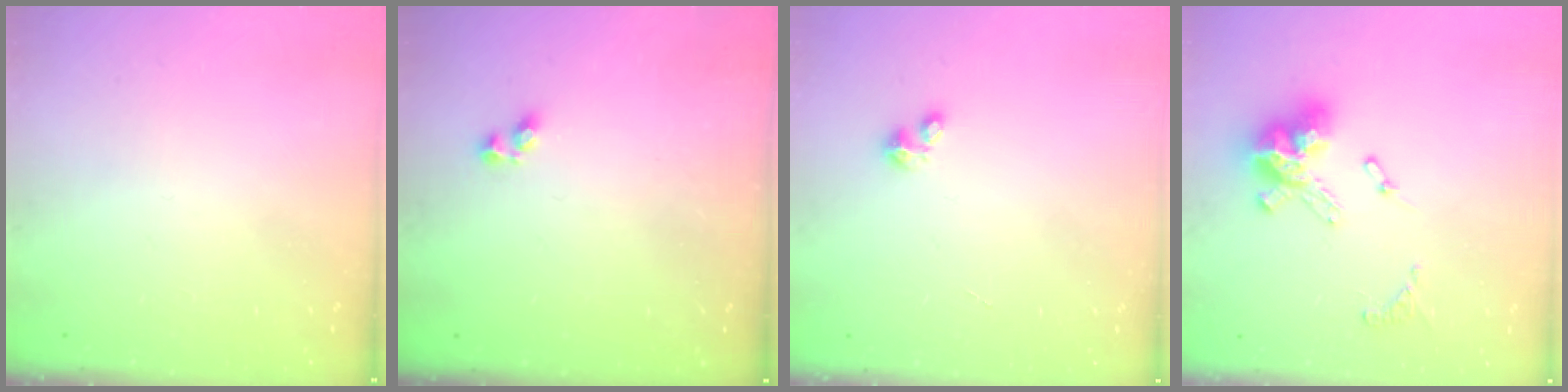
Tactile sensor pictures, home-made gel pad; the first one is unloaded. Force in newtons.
{"total": 1.6, "press": 1.5, "slide": 0.3}
{"total": 0.9, "press": 0.9, "slide": 0.1}
{"total": 13.4, "press": 13.4, "slide": 1.3}